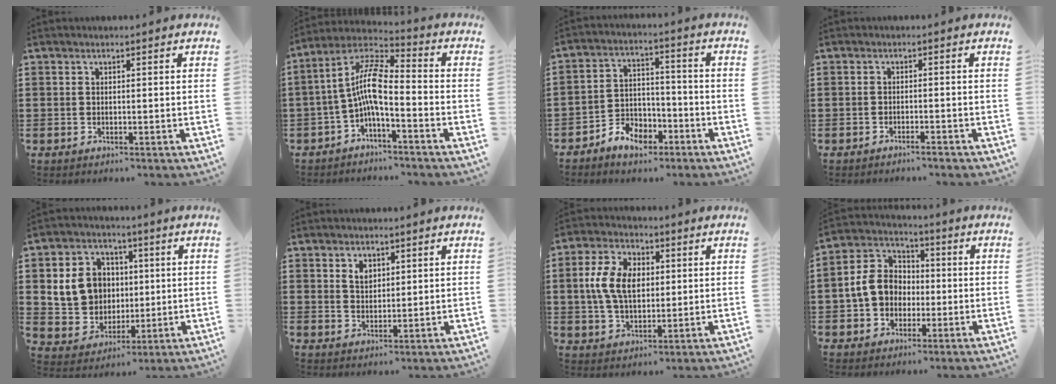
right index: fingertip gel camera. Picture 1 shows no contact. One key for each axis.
{"total": 8.3, "fx": -1.8, "fy": 2.1, "fz": 7.8, "tx": -0.179, "ty": -0.011, "tz": -0.044}
{"total": 5.4, "fx": -4.0, "fy": 3.2, "fz": 1.6, "tx": -0.030, "ty": 0.018, "tz": -0.075}
{"total": 1.2, "fx": -1.2, "fy": -0.1, "fz": 0.4, "tx": -0.009, "ty": 0.000, "tz": -0.022}
{"total": 9.2, "fx": 1.8, "fy": 8.2, "fz": 3.6, "tx": -0.104, "ty": 0.018, "tz": 0.038}
{"total": 2.6, "fx": 1.5, "fy": 1.7, "fz": 1.3, "tx": -0.032, "ty": 0.005, "tz": 0.027}
{"total": 8.6, "fx": 0.9, "fy": 5.7, "fz": 6.4, "tx": -0.160, "ty": 0.011, "tz": 0.008}
{"total": 8.0, "fx": -0.7, "fy": 6.9, "fz": 4.0, "tx": -0.112, "ty": 0.016, "tz": -0.014}